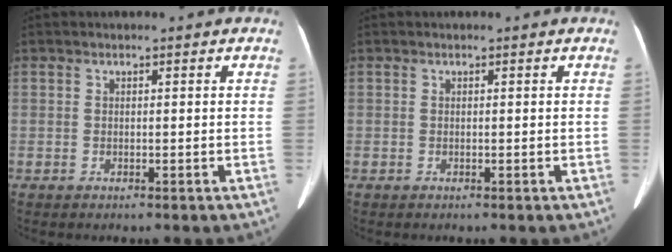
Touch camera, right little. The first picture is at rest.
{"total": 0.0}